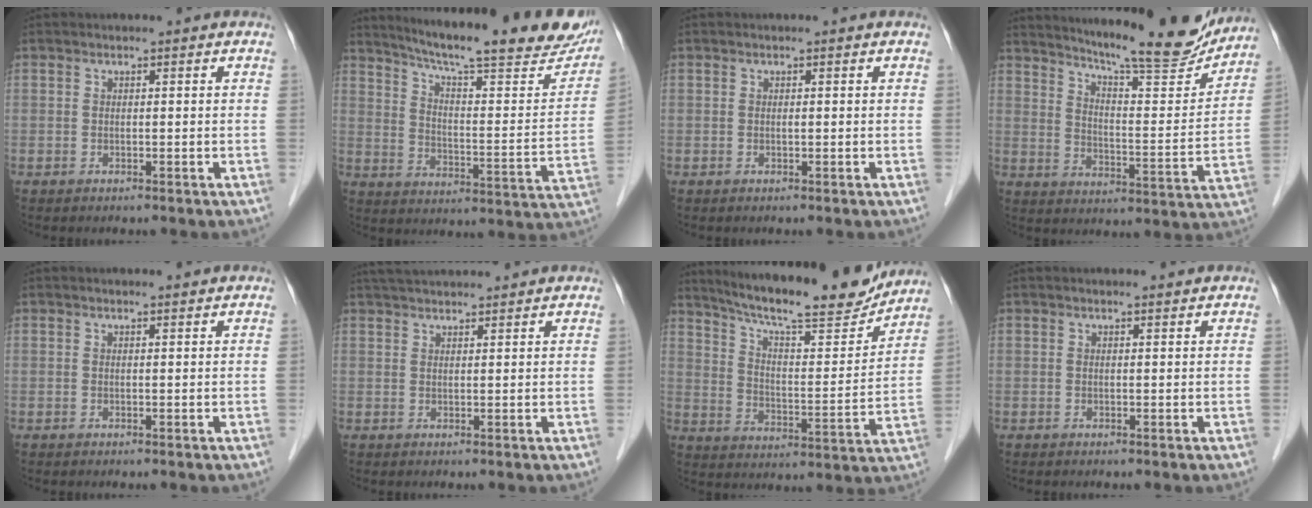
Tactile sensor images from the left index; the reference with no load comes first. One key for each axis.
{"total": 27.1, "fx": 22.8, "fy": 3.2, "fz": 14.2, "tx": -0.215, "ty": -0.043, "tz": 0.299}
{"total": 0.0}
{"total": 19.1, "fx": 17.4, "fy": 1.3, "fz": 7.9, "tx": -0.124, "ty": -0.042, "tz": 0.240}
{"total": 1.1, "fx": 1.1, "fy": -0.1, "fz": 0.2, "tx": -0.010, "ty": 0.002, "tz": 0.017}
{"total": 7.9, "fx": 7.4, "fy": 0.7, "fz": 2.8, "tx": -0.050, "ty": 0.040, "tz": 0.113}
{"total": 18.8, "fx": 16.8, "fy": 1.9, "fz": 8.3, "tx": -0.141, "ty": -0.008, "tz": 0.251}
{"total": 1.3, "fx": 1.3, "fy": -0.1, "fz": 0.2, "tx": -0.009, "ty": 0.002, "tz": 0.020}